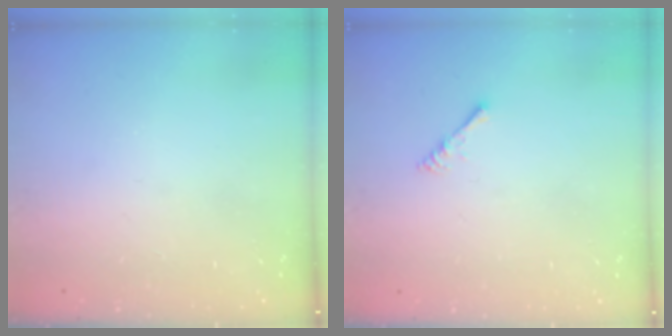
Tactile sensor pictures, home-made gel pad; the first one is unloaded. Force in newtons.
{"total": 1.6, "press": 1.6, "slide": 0.4}